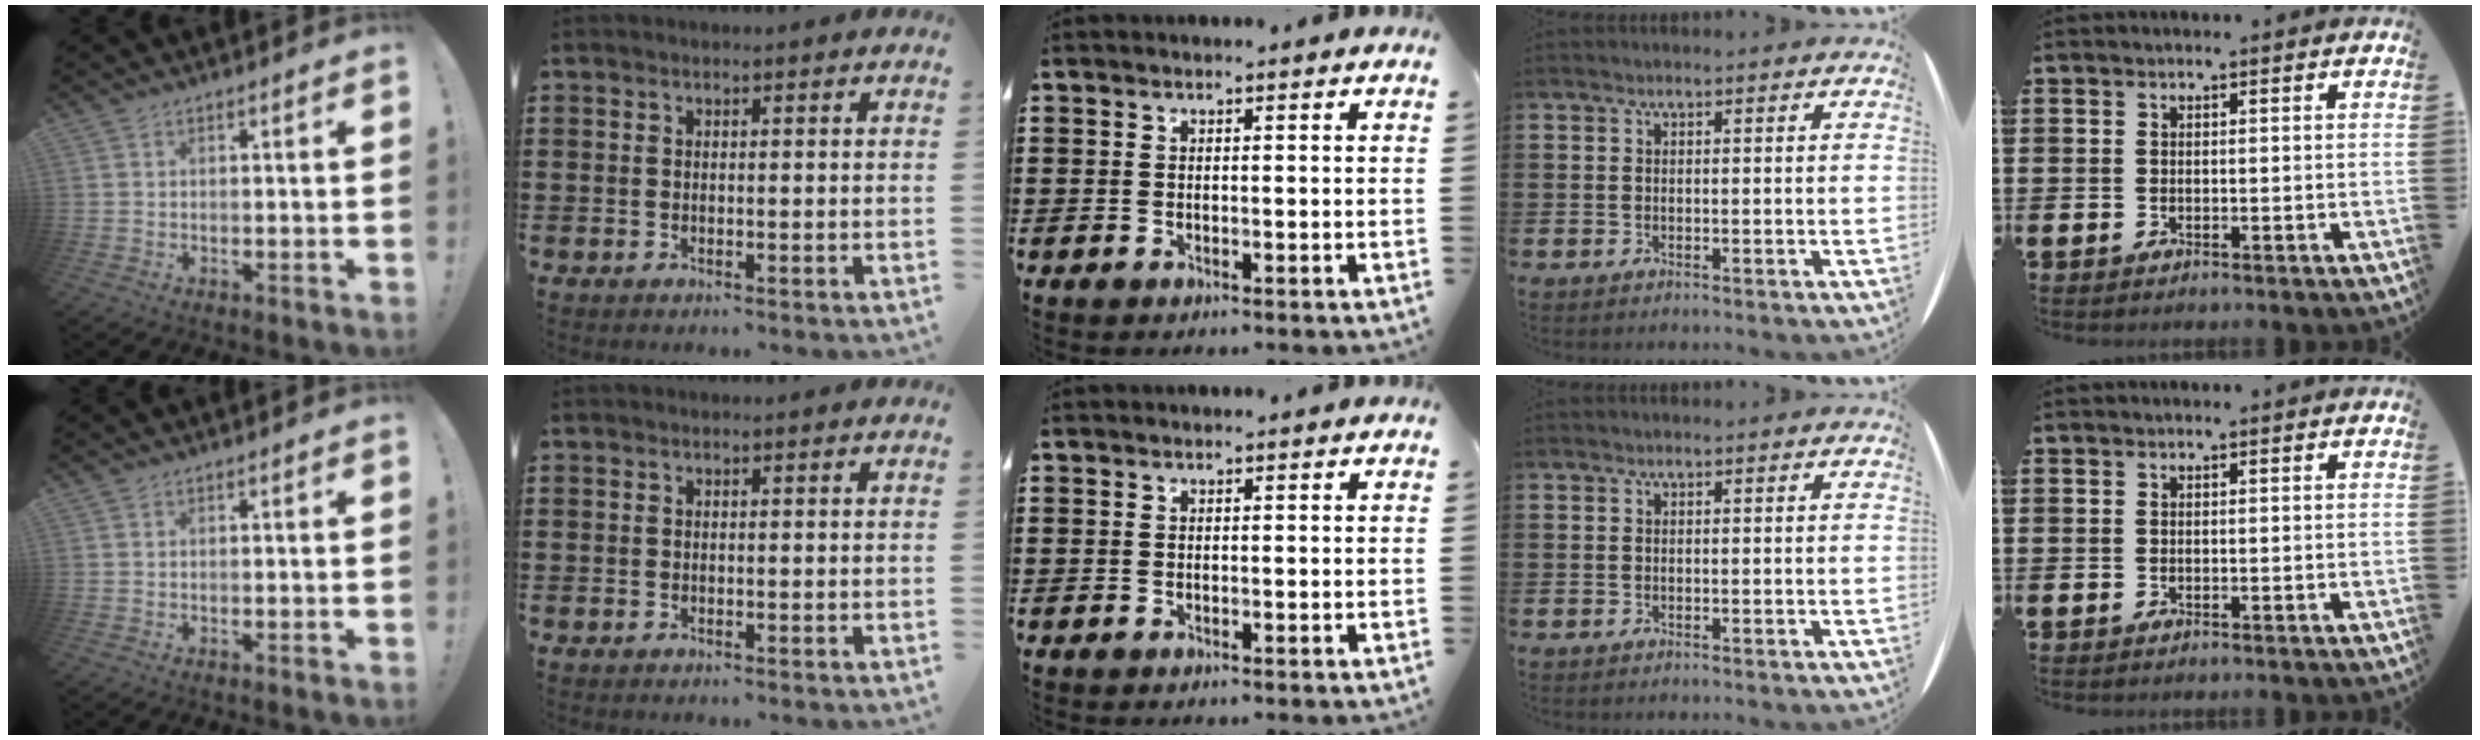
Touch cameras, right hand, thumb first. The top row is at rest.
{}